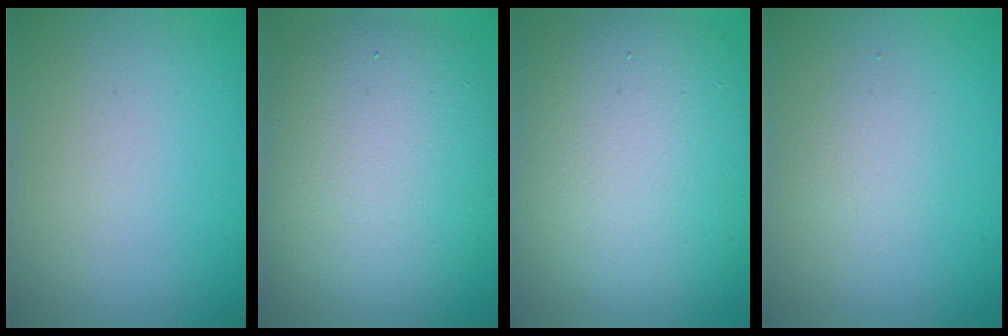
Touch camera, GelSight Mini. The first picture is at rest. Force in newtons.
{"total": 9.7, "press": 9.6, "slide": 0.8}
{"total": 12.5, "press": 12.4, "slide": 1.2}
{"total": 1.4, "press": 1.4, "slide": 0.1}